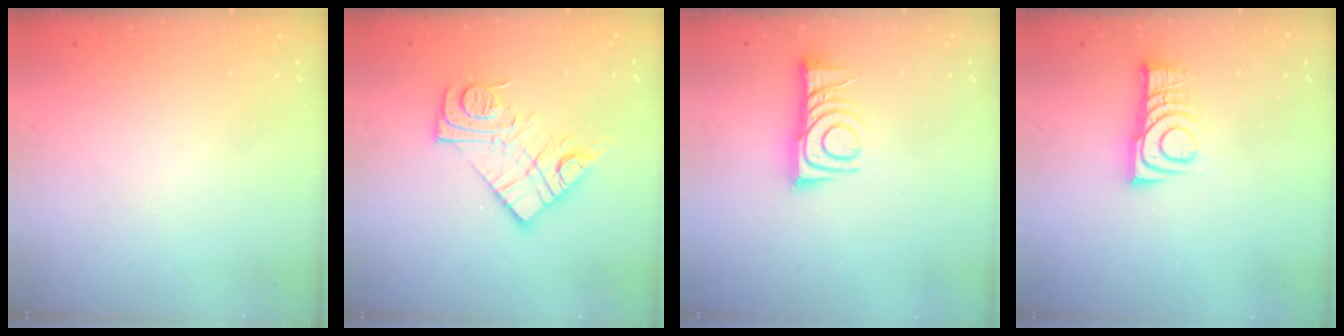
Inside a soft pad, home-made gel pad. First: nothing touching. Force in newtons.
{"total": 14.6, "press": 14.5, "slide": 0.8}
{"total": 10.3, "press": 10.3, "slide": 0.6}
{"total": 8.7, "press": 8.7, "slide": 0.8}